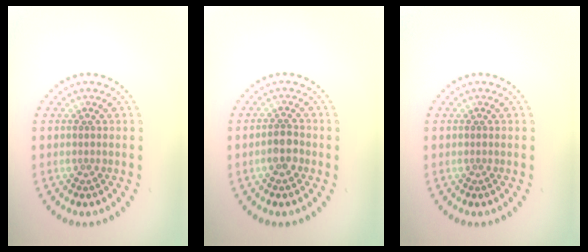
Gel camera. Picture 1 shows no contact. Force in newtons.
{"total": 1.9, "press": 1.8, "slide": 0.7}
{"total": 0.0}